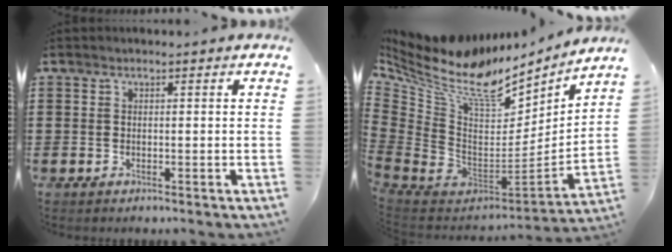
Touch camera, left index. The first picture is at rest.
{"total": 12.6, "force": [8.0, 5.4, 8.0], "torque": [-0.196, -0.065, 0.132]}